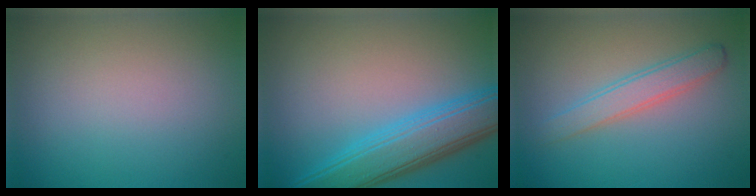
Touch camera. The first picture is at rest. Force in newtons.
{"total": 6.7, "press": 6.7, "slide": 0.4}
{"total": 2.6, "press": 2.6, "slide": 0.2}